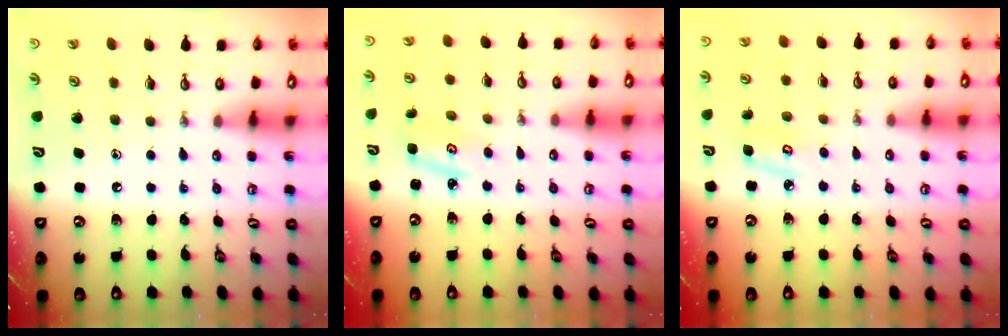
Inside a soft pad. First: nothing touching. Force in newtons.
{"total": 2.7, "press": 2.7, "slide": 0.4}
{"total": 4.8, "press": 4.8, "slide": 0.4}